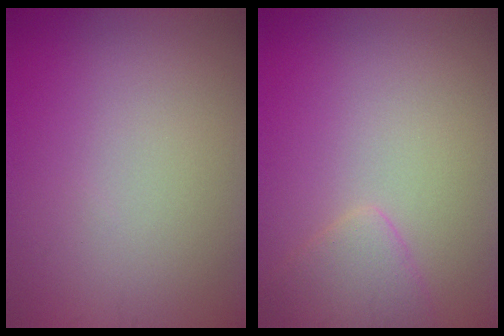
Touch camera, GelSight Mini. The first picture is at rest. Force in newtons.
{"total": 2.2, "press": 2.2, "slide": 0.2}